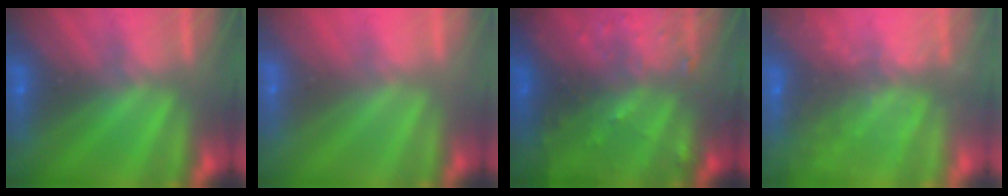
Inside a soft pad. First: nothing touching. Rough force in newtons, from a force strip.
{"total": 2.9}
{"total": 5.9}
{"total": 6.0}